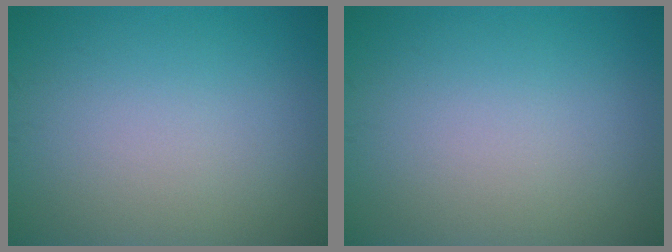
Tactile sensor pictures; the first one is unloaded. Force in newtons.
{"total": 0.0}